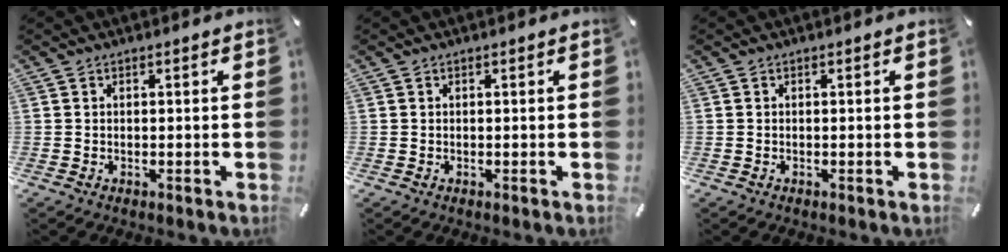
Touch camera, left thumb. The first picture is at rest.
{"total": 0.0}
{"total": 0.0}